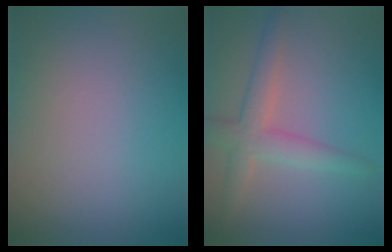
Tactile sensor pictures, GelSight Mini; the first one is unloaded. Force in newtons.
{"total": 3.6, "press": 3.6, "slide": 0.1}